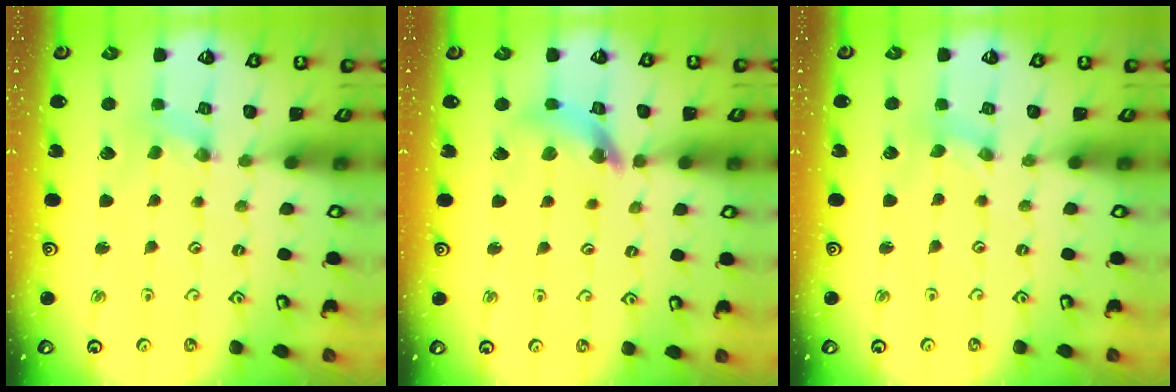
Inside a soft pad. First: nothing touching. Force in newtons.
{"total": 9.9, "press": 9.9, "slide": 1.0}
{"total": 0.0}